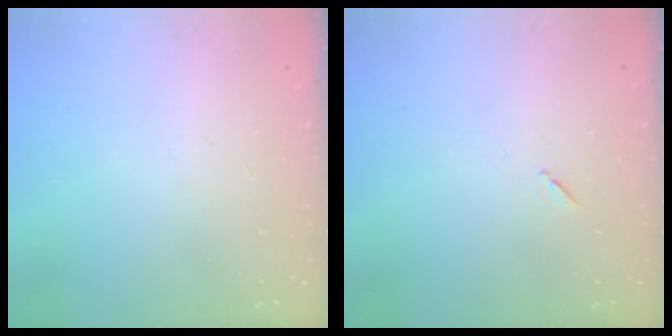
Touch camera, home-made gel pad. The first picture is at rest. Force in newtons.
{"total": 4.3, "press": 3.9, "slide": 1.8}